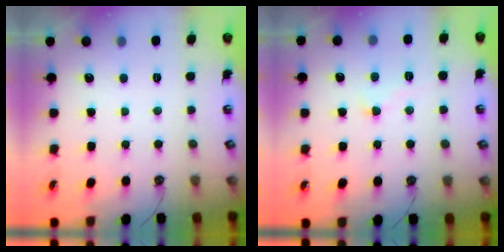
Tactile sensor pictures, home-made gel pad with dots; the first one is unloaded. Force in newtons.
{"total": 2.2, "press": 2.1, "slide": 0.6}